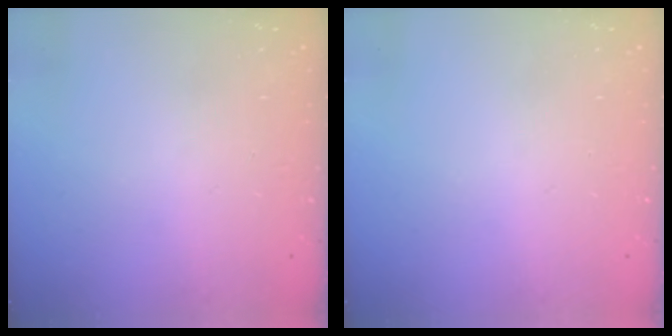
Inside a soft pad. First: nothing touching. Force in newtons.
{"total": 0.0}